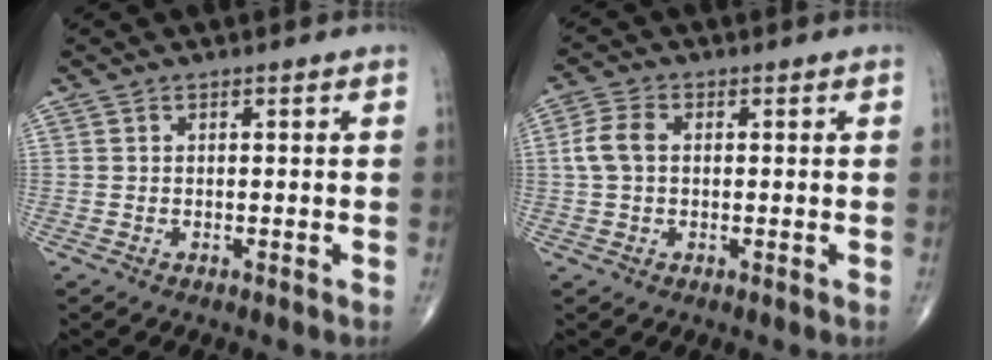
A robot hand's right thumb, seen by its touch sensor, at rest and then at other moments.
{"total": 4.8, "force": [0.4, 3.2, 3.6], "torque": [-0.083, 0.013, 0.003]}